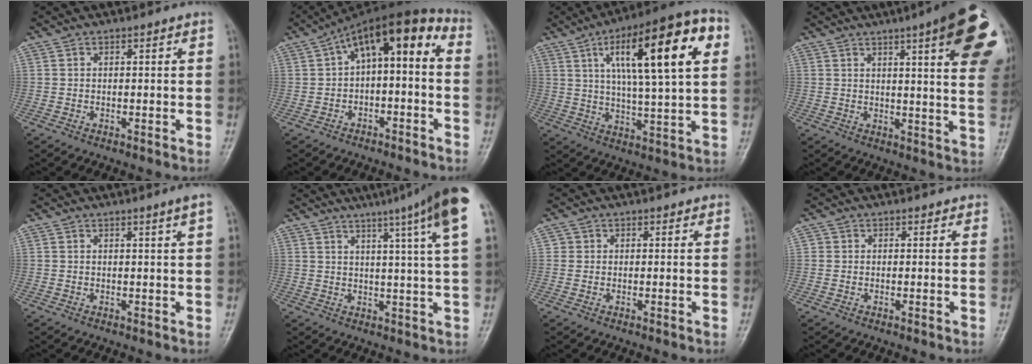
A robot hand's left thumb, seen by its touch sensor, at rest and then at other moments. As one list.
[{"total": 11.7, "force": [0.7, 5.3, 10.4], "torque": [-0.139, 0.062, -0.002]}, {"total": 21.6, "force": [7.3, 5.6, 19.6], "torque": [-0.286, 0.004, 0.106]}, {"total": 19.2, "force": [8.3, 3.4, 17.0], "torque": [-0.191, -0.020, 0.093]}, {"total": 1.8, "force": [1.0, -0.7, 1.3], "torque": [-0.023, -0.008, 0.016]}, {"total": 15.1, "force": [8.6, -0.4, 12.4], "torque": [-0.171, -0.020, 0.093]}, {"total": 1.5, "force": [0.6, 1.4, -0.2], "torque": [0.017, -0.001, 0.001]}, {"total": 1.2, "force": [0.6, 1.0, -0.1], "torque": [0.017, -0.001, -0.001]}]